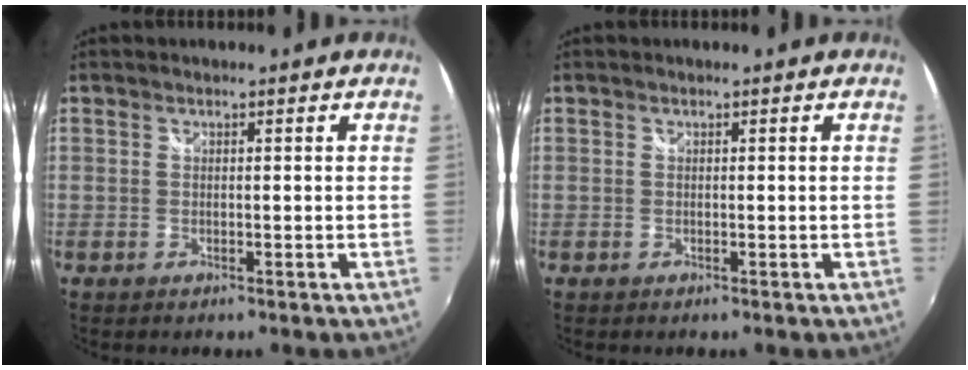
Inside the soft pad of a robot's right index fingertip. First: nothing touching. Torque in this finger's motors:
{"motor_torque": [0.00, 0.00, -0.01, 0.00]}